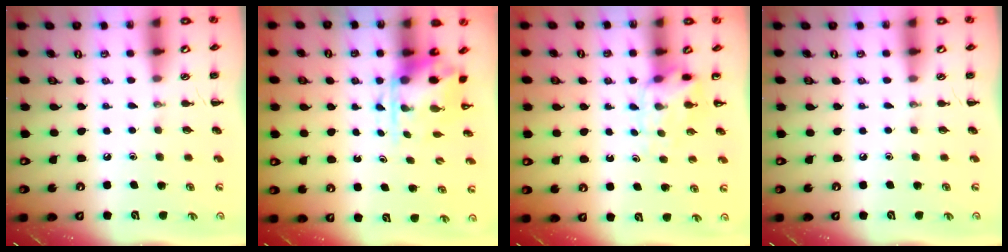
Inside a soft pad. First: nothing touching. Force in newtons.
{"total": 3.9, "press": 3.8, "slide": 0.9}
{"total": 5.2, "press": 5.1, "slide": 1.1}
{"total": 0.0}